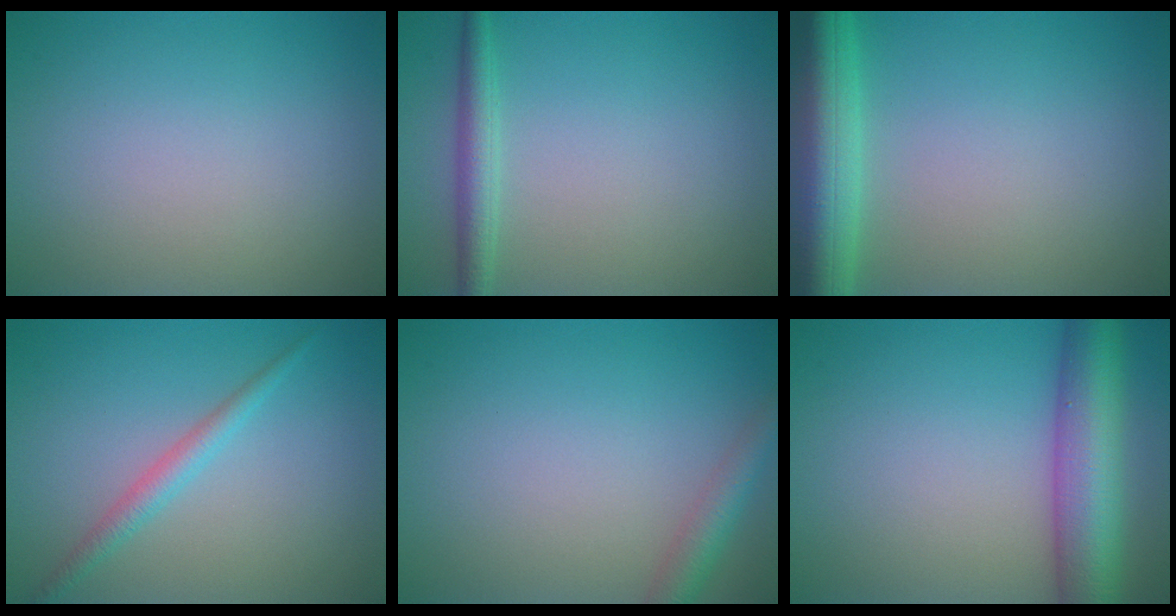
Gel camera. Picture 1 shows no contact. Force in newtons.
{"total": 2.4, "press": 2.4, "slide": 0.1}
{"total": 8.1, "press": 8.1, "slide": 0.4}
{"total": 2.0, "press": 2.0, "slide": 0.0}
{"total": 2.6, "press": 2.6, "slide": 0.1}
{"total": 8.0, "press": 8.0, "slide": 0.2}